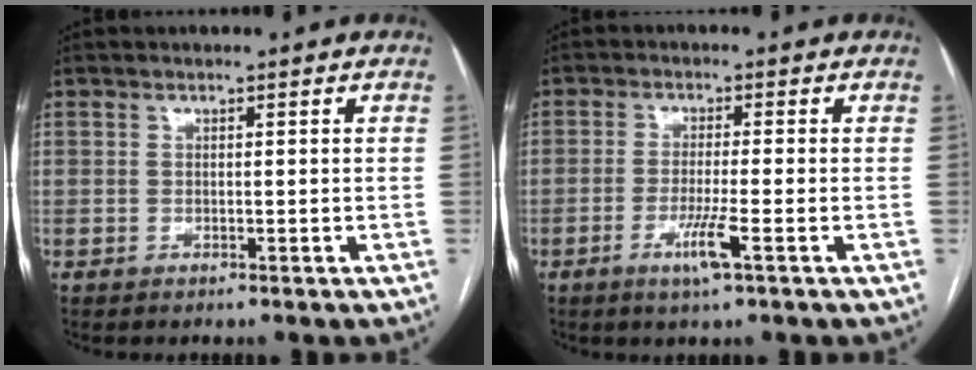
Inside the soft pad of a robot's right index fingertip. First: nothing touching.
{"total": 4.7, "force": [-2.1, -0.4, 4.1], "torque": [-0.081, -0.013, -0.041]}